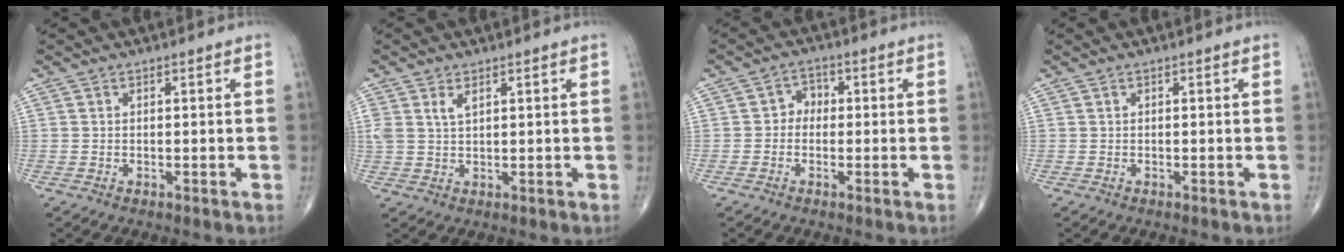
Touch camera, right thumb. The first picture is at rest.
{"total": 2.7, "force": [1.4, 1.3, 1.9], "torque": [-0.041, 0.001, 0.036]}
{"total": 3.0, "force": [-0.3, 2.6, 1.5], "torque": [0.001, 0.015, -0.017]}
{"total": 0.0}